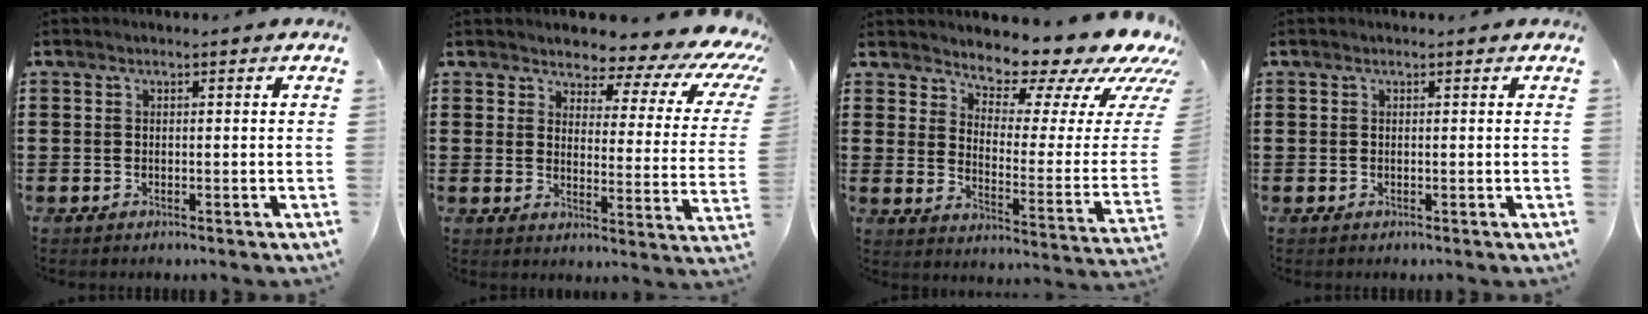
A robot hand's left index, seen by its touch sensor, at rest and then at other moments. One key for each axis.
{"total": 4.6, "fx": 3.6, "fy": 2.0, "fz": 2.0, "tx": -0.047, "ty": -0.028, "tz": 0.054}
{"total": 9.6, "fx": 8.4, "fy": 2.9, "fz": 3.7, "tx": -0.062, "ty": -0.074, "tz": 0.137}
{"total": 0.0}